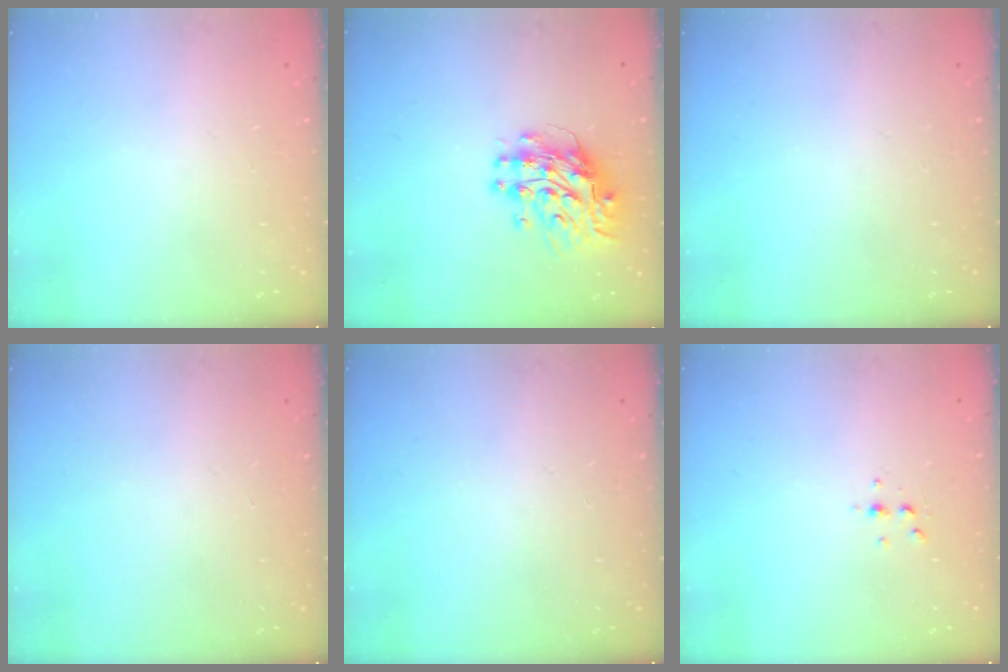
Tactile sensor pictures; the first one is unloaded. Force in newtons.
{"total": 10.7, "press": 10.7, "slide": 0.9}
{"total": 0.0}
{"total": 0.0}
{"total": 0.0}
{"total": 3.7, "press": 3.6, "slide": 0.5}